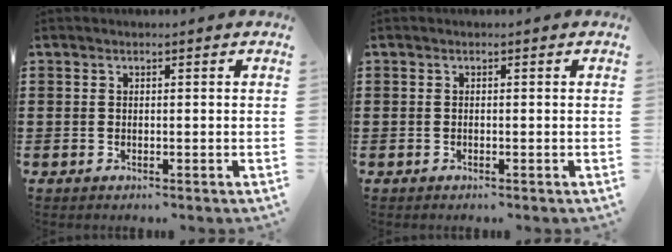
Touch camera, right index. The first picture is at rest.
{"total": 0.0}